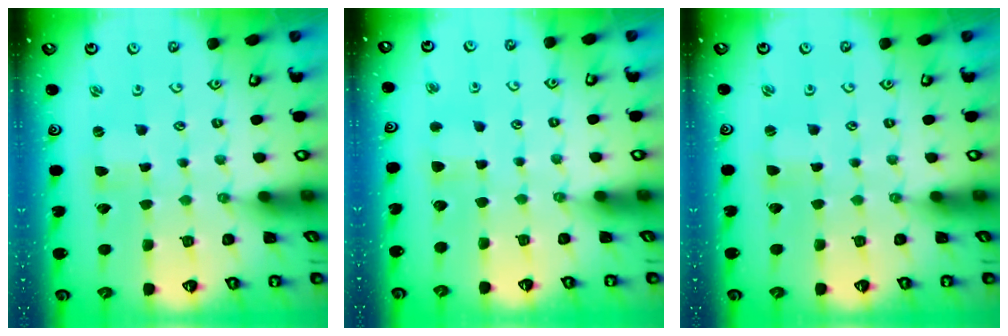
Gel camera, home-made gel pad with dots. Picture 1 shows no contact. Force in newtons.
{"total": 2.8, "press": 2.8, "slide": 0.5}
{"total": 0.9, "press": 0.9, "slide": 0.2}